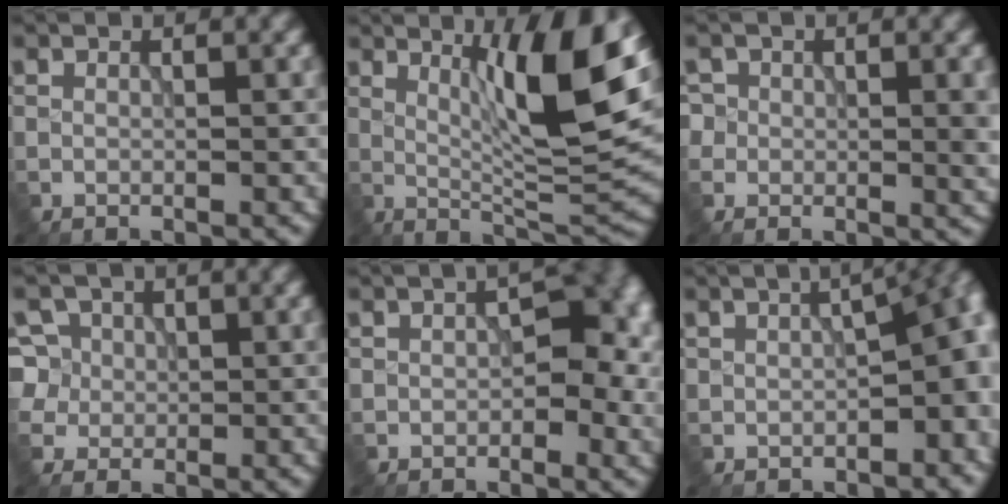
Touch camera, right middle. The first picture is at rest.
{"total": 9.9, "force": [3.2, 1.6, 9.3], "torque": [-0.136, -0.008, 0.057]}
{"total": 3.6, "force": [0.2, 2.8, 2.3], "torque": [-0.027, -0.006, 0.002]}
{"total": 5.5, "force": [1.2, 5.2, 1.4], "torque": [-0.035, 0.032, 0.010]}
{"total": 7.3, "force": [0.3, 4.5, 5.7], "torque": [-0.039, 0.003, -0.001]}
{"total": 9.1, "force": [-0.3, 4.7, 7.8], "torque": [-0.069, -0.004, -0.008]}